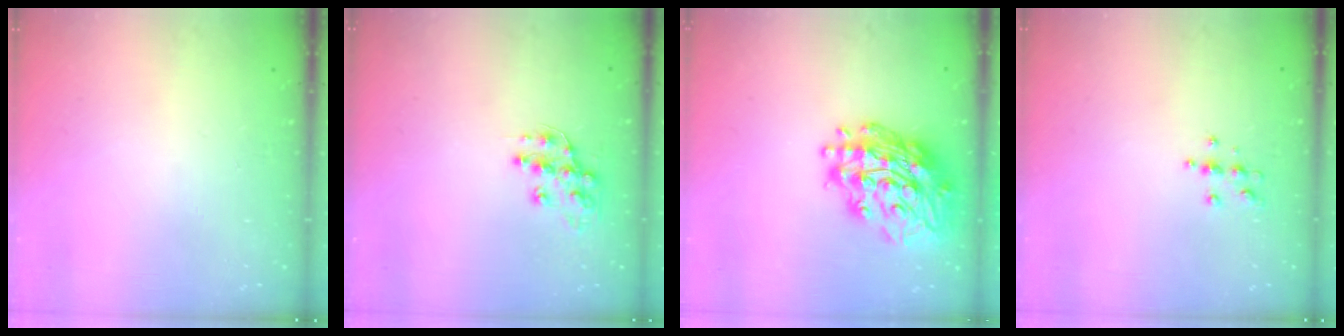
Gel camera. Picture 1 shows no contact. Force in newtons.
{"total": 10.7, "press": 10.7, "slide": 0.6}
{"total": 20.7, "press": 20.6, "slide": 1.9}
{"total": 4.8, "press": 4.8, "slide": 0.6}